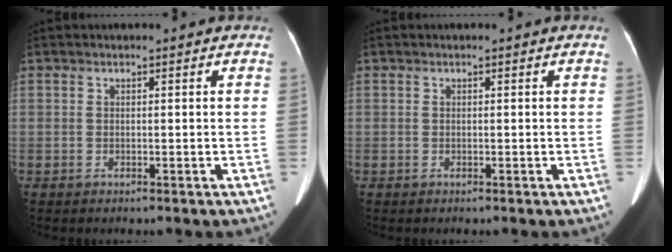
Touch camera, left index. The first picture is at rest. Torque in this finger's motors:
{"motor_torque": [-0.04, -0.09, 0.00, 0.00]}